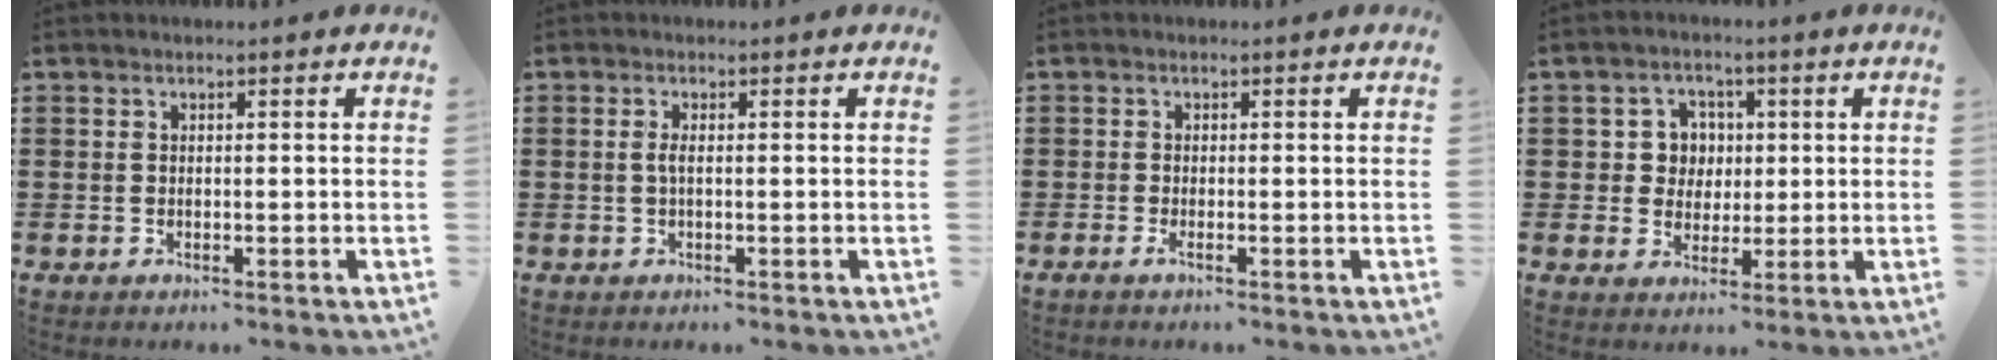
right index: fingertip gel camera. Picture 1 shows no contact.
{"total": 1.5, "force": [-0.2, 0.2, 1.4], "torque": [-0.035, -0.004, -0.006]}
{"total": 0.9, "force": [-0.5, 0.1, 0.8], "torque": [-0.013, -0.003, -0.009]}
{"total": 4.7, "force": [0.7, 4.4, 1.5], "torque": [-0.050, 0.016, 0.008]}